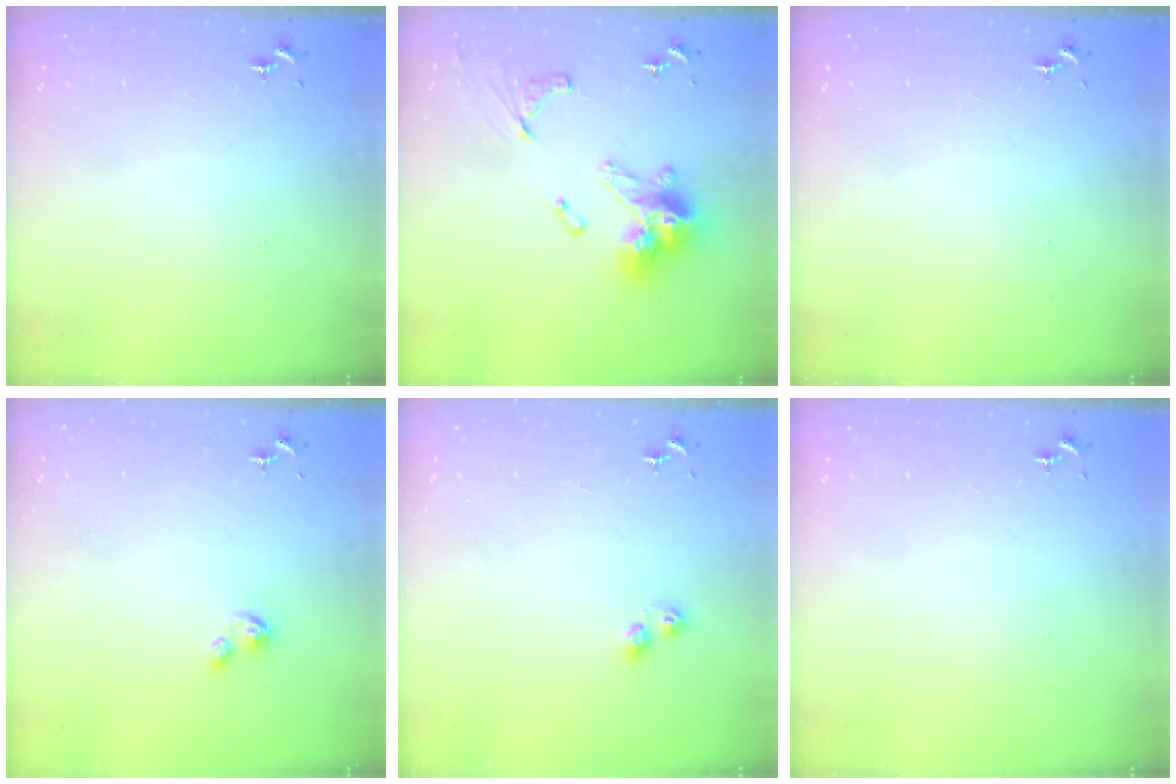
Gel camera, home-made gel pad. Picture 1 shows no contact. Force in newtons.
{"total": 18.7, "press": 18.6, "slide": 1.9}
{"total": 0.0}
{"total": 3.6, "press": 3.5, "slide": 0.4}
{"total": 5.1, "press": 5.1, "slide": 0.5}
{"total": 0.0}